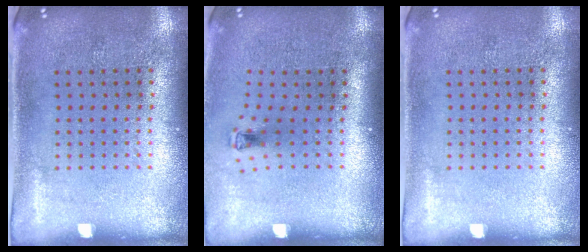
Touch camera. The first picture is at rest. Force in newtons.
{"total": 0.6, "press": 0.3, "slide": 0.6}
{"total": 0.0}